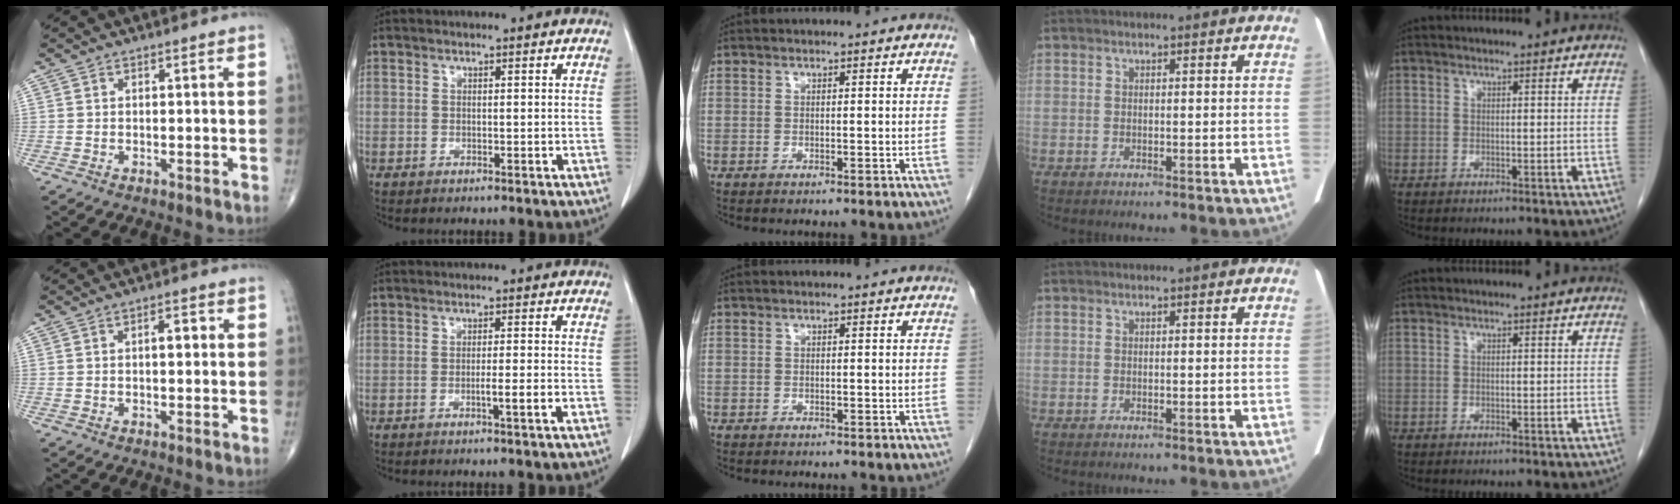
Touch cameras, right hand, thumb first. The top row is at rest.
{"thumb": {"total": 2.8, "force": [0.3, 1.2, 2.5], "torque": [-0.036, 0.007, 0.003]}, "index": {"total": 2.9, "force": [-1.1, -0.3, 2.7], "torque": [-0.042, -0.003, -0.019]}, "middle": {"total": 0.5, "force": [-0.4, 0.4, 0.0], "torque": [-0.006, 0.002, -0.008]}}